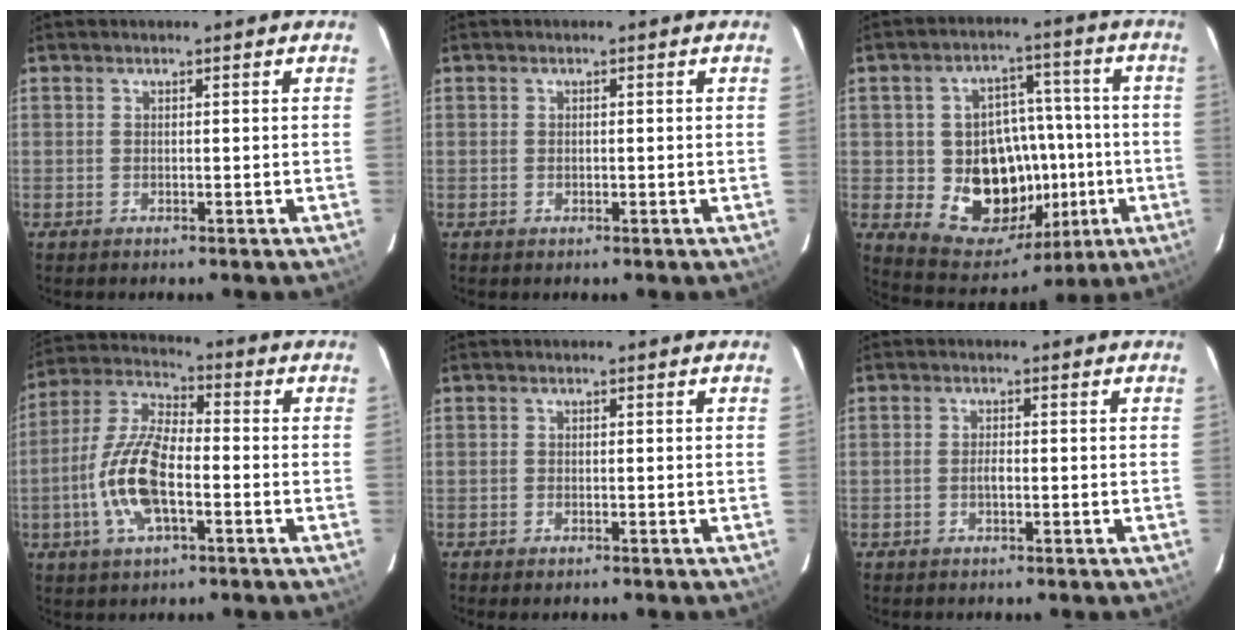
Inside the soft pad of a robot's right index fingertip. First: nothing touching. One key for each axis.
{"total": 0.7, "fx": -0.1, "fy": 0.7, "fz": 0.2, "tx": -0.002, "ty": 0.000, "tz": -0.002}
{"total": 17.5, "fx": -3.1, "fy": 14.5, "fz": 9.4, "tx": -0.185, "ty": 0.023, "tz": -0.018}
{"total": 13.4, "fx": -3.7, "fy": 5.4, "fz": 11.7, "tx": -0.251, "ty": 0.002, "tz": -0.075}
{"total": 0.8, "fx": -0.6, "fy": 0.4, "fz": 0.3, "tx": -0.006, "ty": -0.003, "tz": -0.012}
{"total": 1.5, "fx": -0.5, "fy": 0.7, "fz": 1.2, "tx": -0.025, "ty": 0.003, "tz": -0.010}